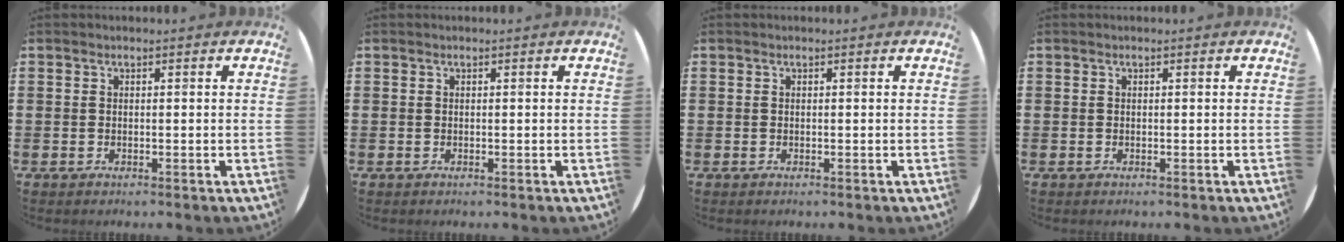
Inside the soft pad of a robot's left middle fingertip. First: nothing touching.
{"total": 0.0}
{"total": 0.0}
{"total": 0.0}